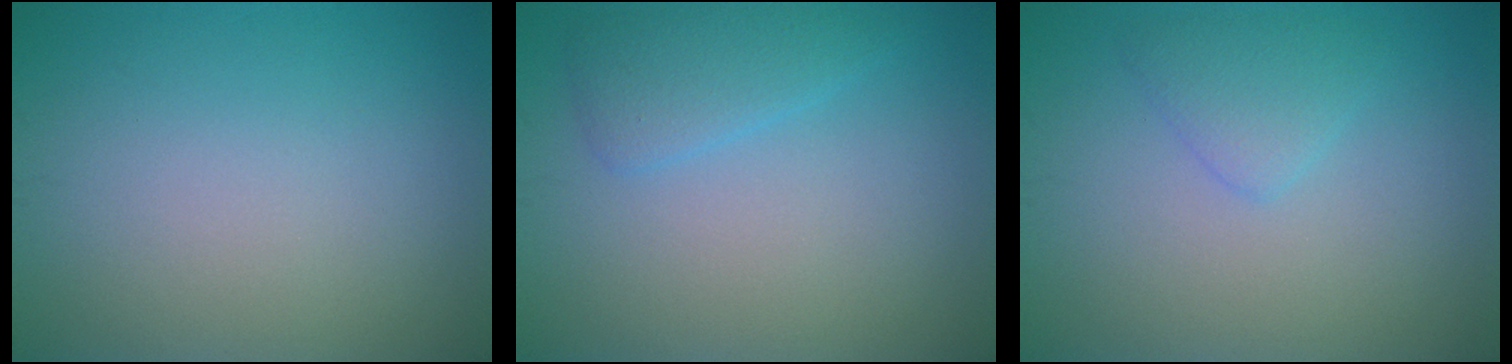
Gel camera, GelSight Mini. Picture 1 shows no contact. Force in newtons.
{"total": 2.4, "press": 2.4, "slide": 0.2}
{"total": 2.0, "press": 2.0, "slide": 0.0}